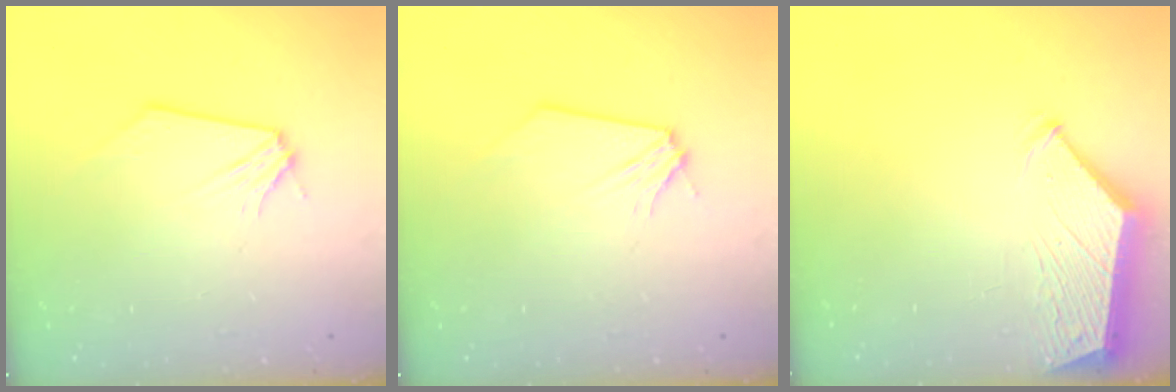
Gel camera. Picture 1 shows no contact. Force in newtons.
{"total": 0.0}
{"total": 3.2, "press": 3.2, "slide": 0.4}